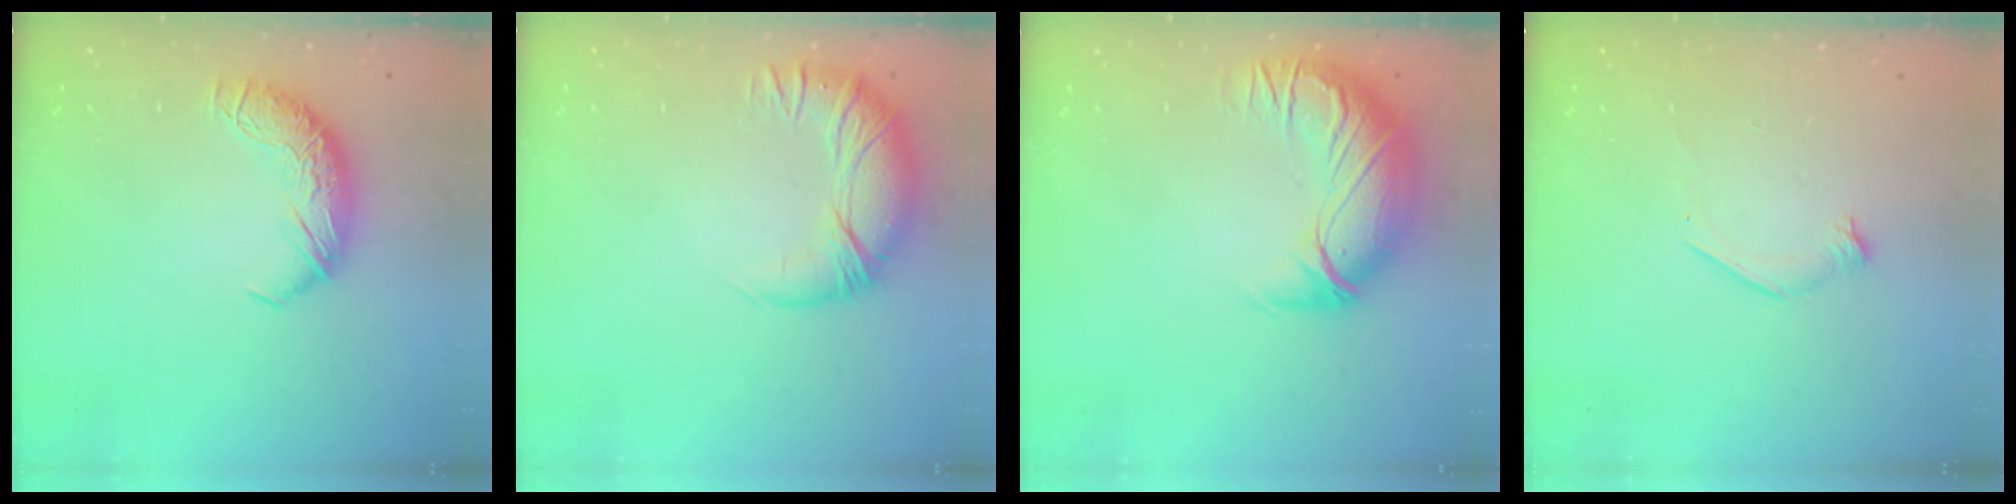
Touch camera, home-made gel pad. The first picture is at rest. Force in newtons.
{"total": 3.1, "press": 1.0, "slide": 2.9}
{"total": 3.7, "press": 2.1, "slide": 3.0}
{"total": 6.3, "press": 6.2, "slide": 1.1}